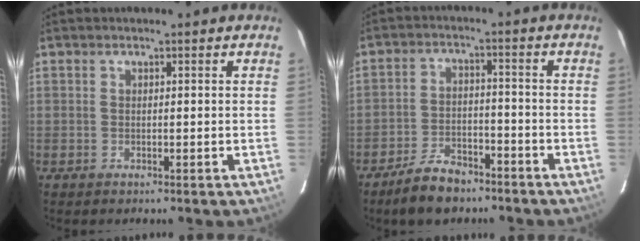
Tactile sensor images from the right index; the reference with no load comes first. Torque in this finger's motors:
{"motor_torque": [0.73, -0.61, 0.17, -0.01]}